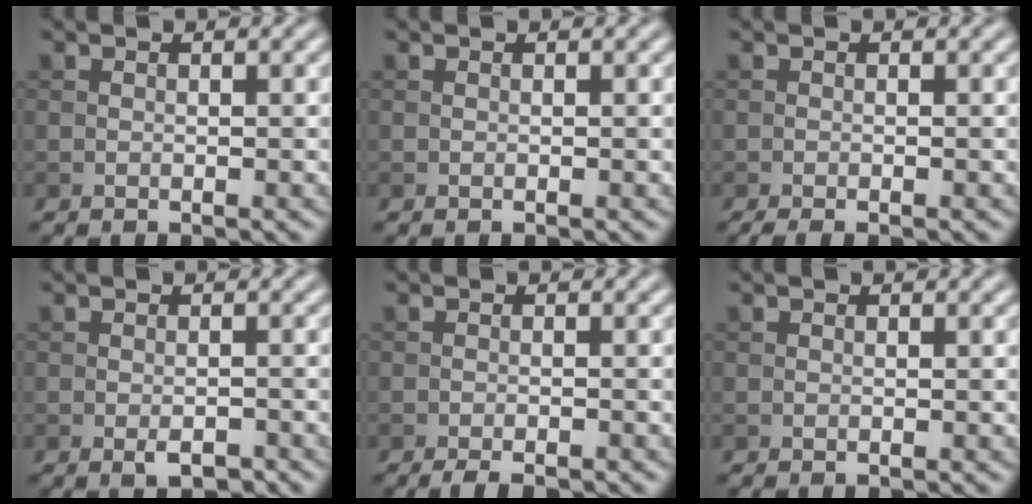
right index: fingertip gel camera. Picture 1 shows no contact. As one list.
[{"total": 0.0}, {"total": 1.3, "force": [-0.9, 0.2, 1.0], "torque": [-0.013, 0.000, -0.013]}, {"total": 1.9, "force": [-1.0, 0.8, 1.4], "torque": [-0.022, -0.003, -0.015]}, {"total": 1.8, "force": [-1.5, 0.3, 1.0], "torque": [-0.014, 0.000, -0.026]}, {"total": 0.0}]